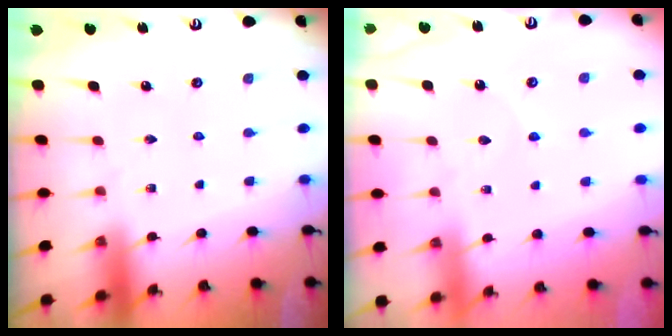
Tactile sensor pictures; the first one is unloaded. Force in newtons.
{"total": 2.9, "press": 2.9, "slide": 0.4}